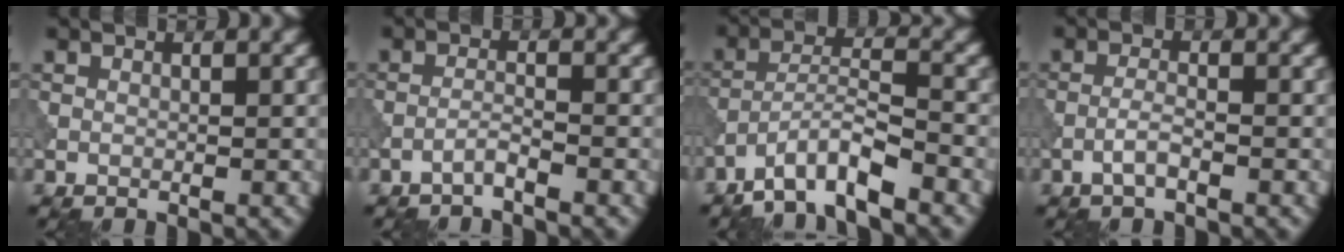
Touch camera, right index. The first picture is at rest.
{"total": 1.3, "force": [-1.1, 0.0, 0.8], "torque": [-0.012, 0.008, -0.027]}
{"total": 5.1, "force": [-4.0, 0.8, 3.1], "torque": [-0.052, 0.008, -0.080]}
{"total": 1.6, "force": [-0.9, 0.3, 1.3], "torque": [-0.026, 0.007, -0.023]}